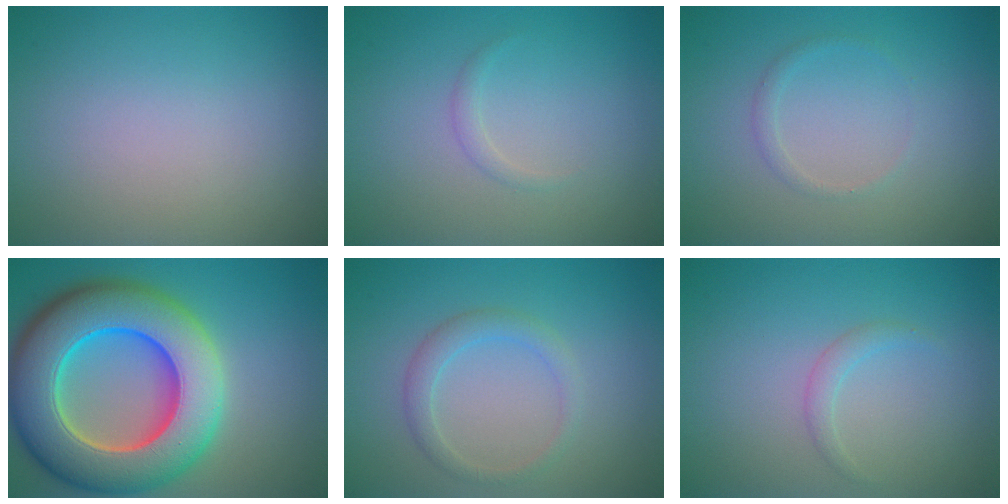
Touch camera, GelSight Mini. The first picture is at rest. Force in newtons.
{"total": 0.7, "press": 0.7, "slide": 0.0}
{"total": 0.9, "press": 0.9, "slide": 0.0}
{"total": 13.9, "press": 13.8, "slide": 0.8}
{"total": 2.0, "press": 2.0, "slide": 0.1}
{"total": 1.1, "press": 1.1, "slide": 0.1}